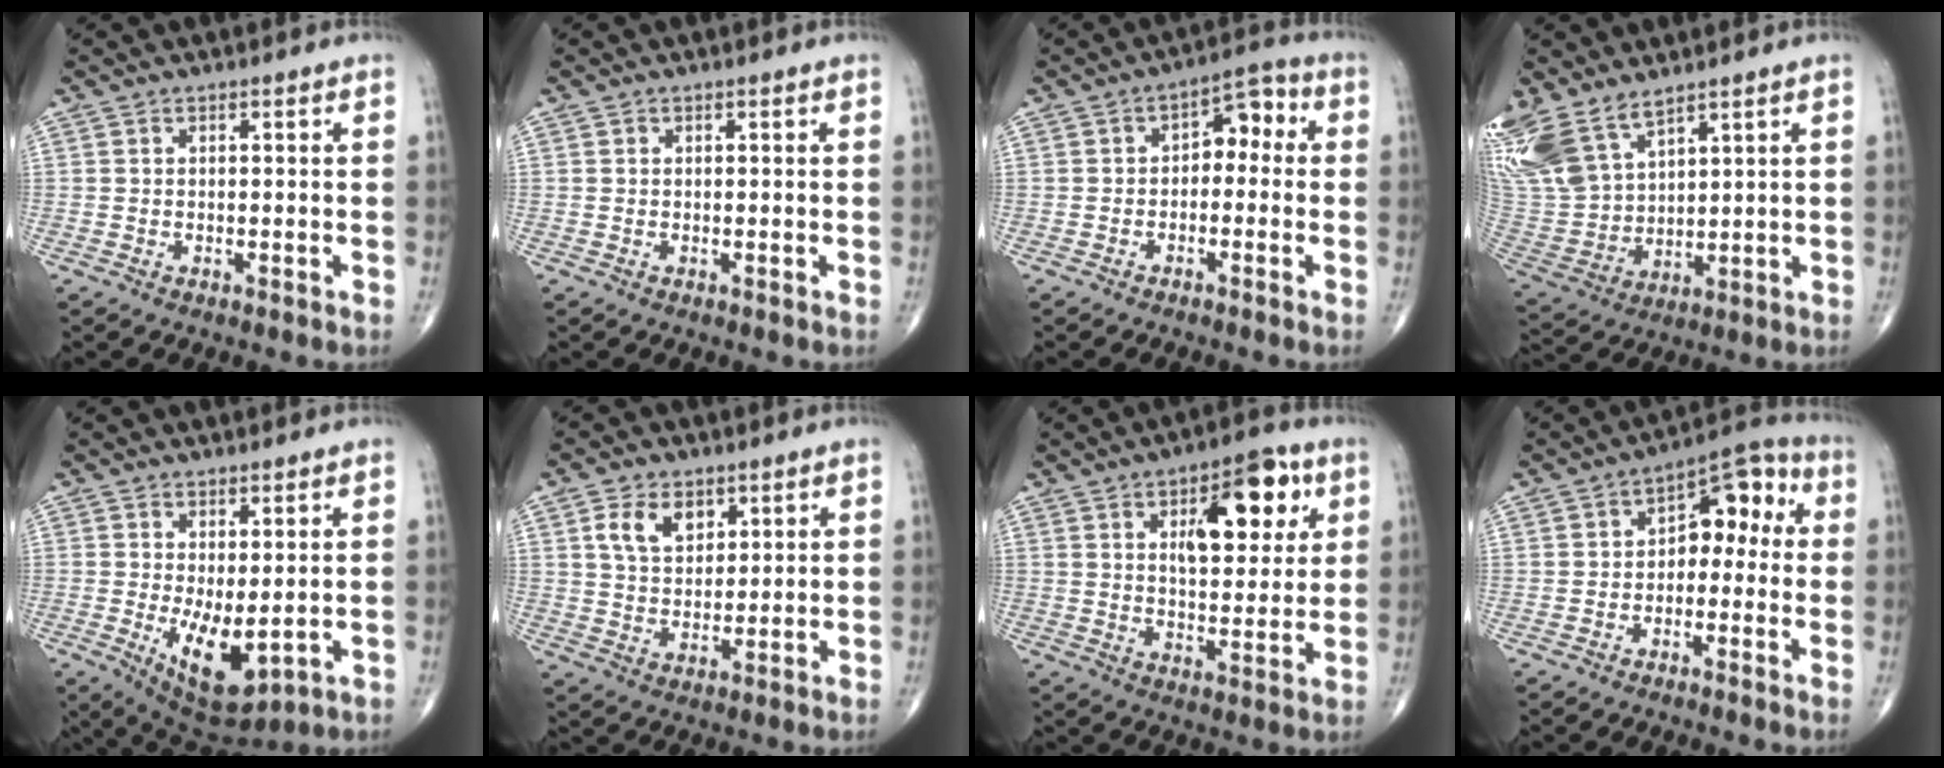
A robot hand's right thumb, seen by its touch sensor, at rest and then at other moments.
{"total": 0.0}
{"total": 6.2, "force": [-0.1, 4.0, 4.8], "torque": [-0.038, 0.033, -0.015]}
{"total": 16.0, "force": [10.8, 7.9, 8.7], "torque": [-0.197, -0.027, 0.230]}
{"total": 9.3, "force": [-1.1, 4.1, 8.2], "torque": [-0.121, -0.022, 0.001]}
{"total": 7.3, "force": [3.3, 4.7, 4.4], "torque": [-0.057, -0.016, 0.063]}
{"total": 14.6, "force": [5.5, 6.9, 11.6], "torque": [-0.125, -0.013, 0.080]}
{"total": 9.1, "force": [0.0, 5.7, 7.1], "torque": [-0.059, 0.043, -0.017]}